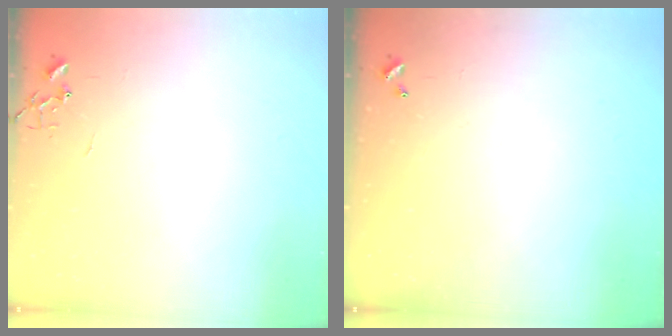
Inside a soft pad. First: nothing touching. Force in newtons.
{"total": 0.0}